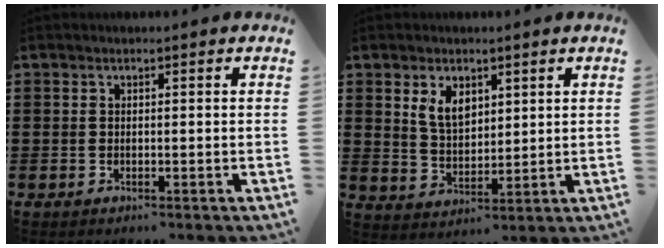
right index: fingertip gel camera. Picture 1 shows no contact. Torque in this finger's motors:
{"motor_torque": [0.85, 0.61, 0.27, 0.07]}